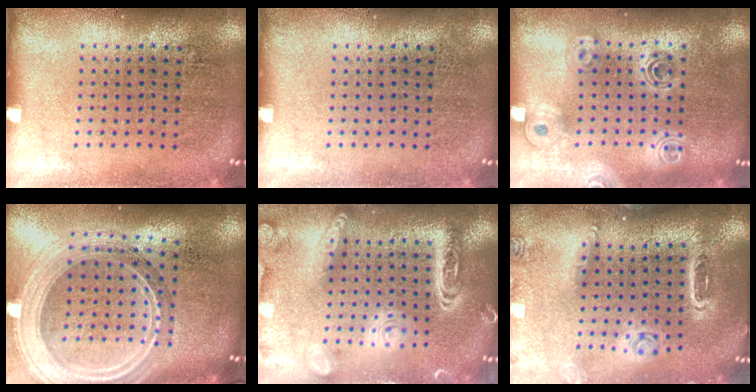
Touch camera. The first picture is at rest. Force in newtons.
{"total": 0.0}
{"total": 1.6, "press": 1.4, "slide": 0.7}
{"total": 2.7, "press": 2.2, "slide": 1.5}
{"total": 4.1, "press": 4.1, "slide": 0.3}
{"total": 1.5, "press": 1.5, "slide": 0.1}